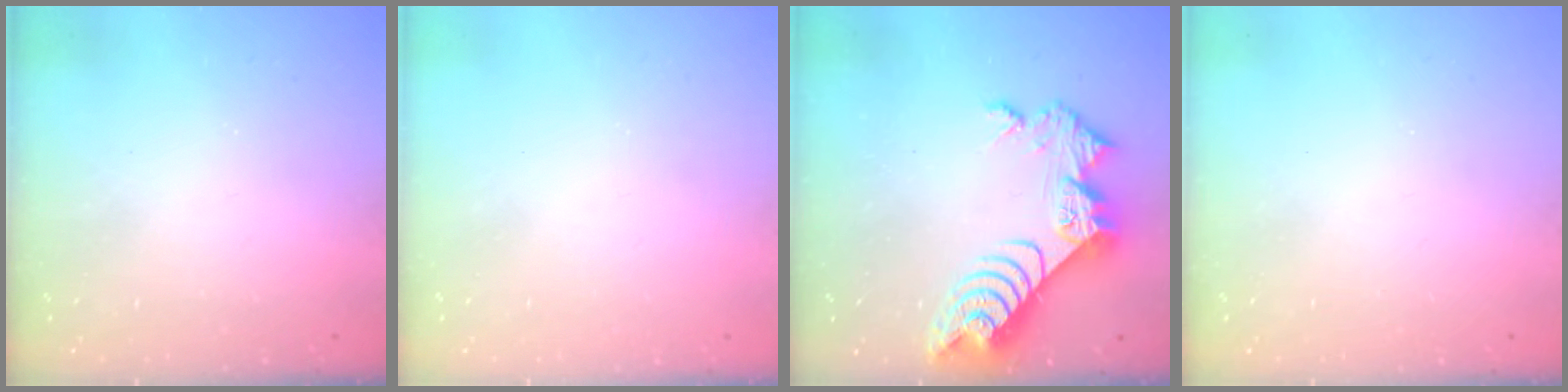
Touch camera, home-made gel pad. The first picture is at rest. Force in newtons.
{"total": 0.7, "press": 0.7, "slide": 0.1}
{"total": 10.0, "press": 10.0, "slide": 0.9}
{"total": 0.0}